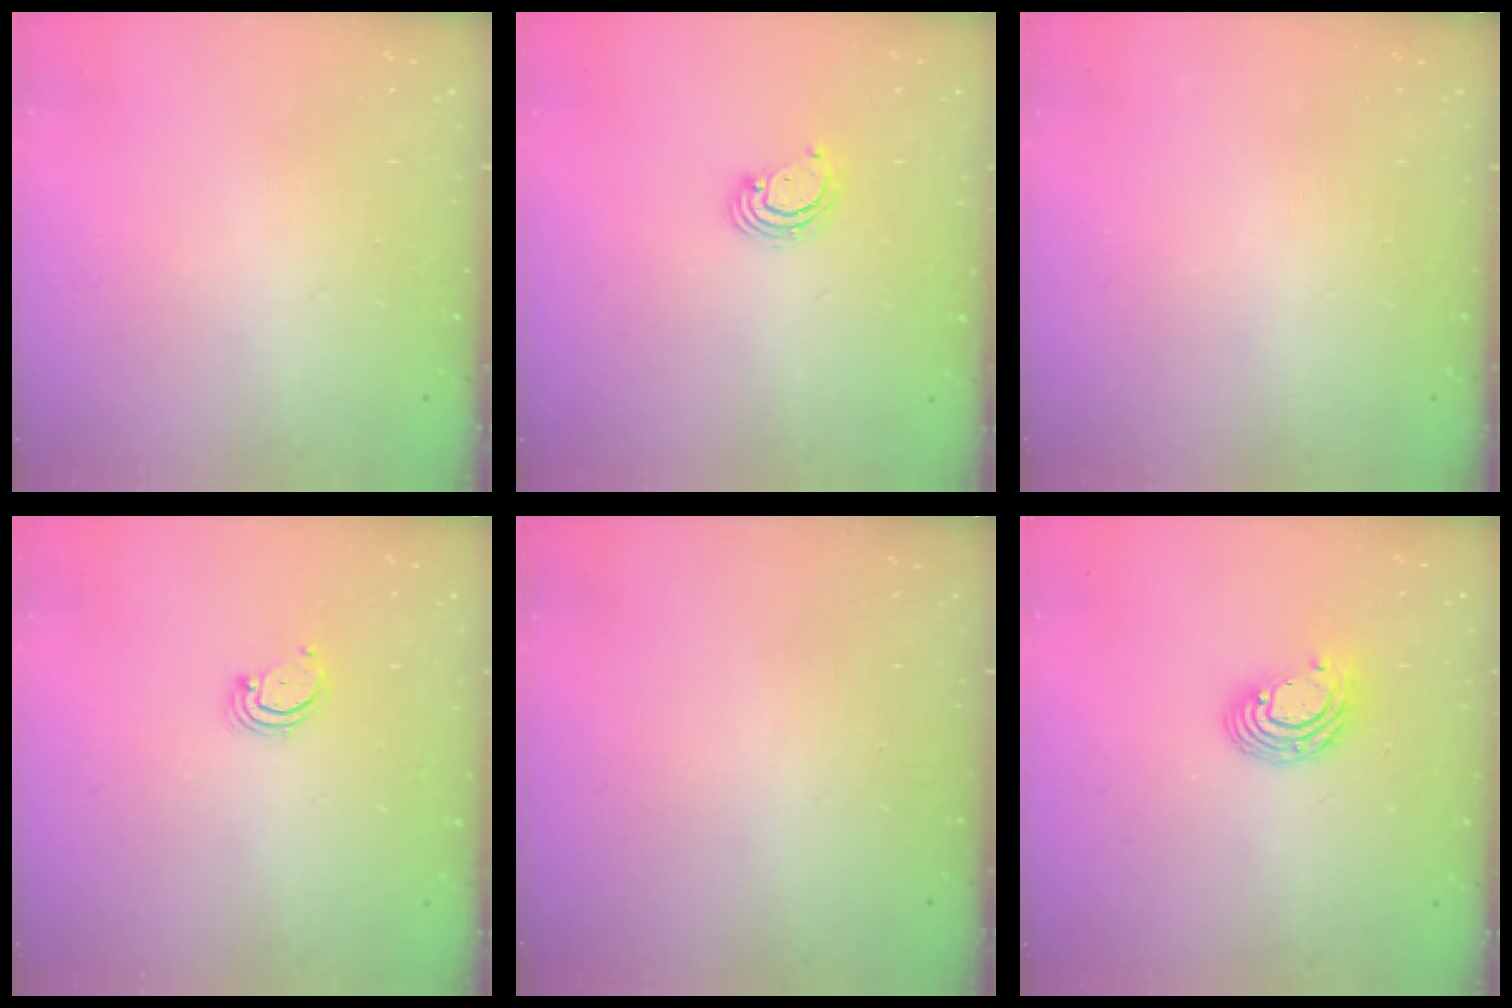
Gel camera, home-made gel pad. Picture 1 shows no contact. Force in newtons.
{"total": 3.5, "press": 3.5, "slide": 0.2}
{"total": 0.0}
{"total": 2.5, "press": 2.5, "slide": 0.3}
{"total": 0.0}
{"total": 8.0, "press": 8.0, "slide": 0.4}